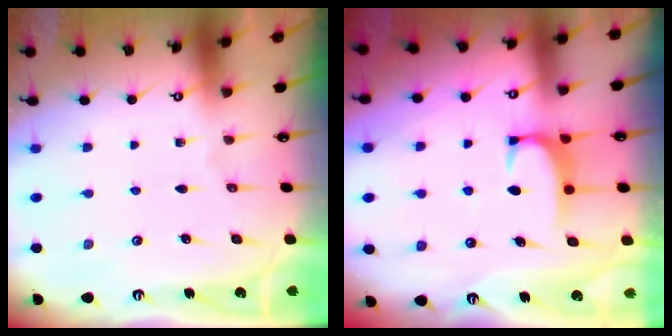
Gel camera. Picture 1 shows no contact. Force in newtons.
{"total": 2.0, "press": 1.9, "slide": 0.5}